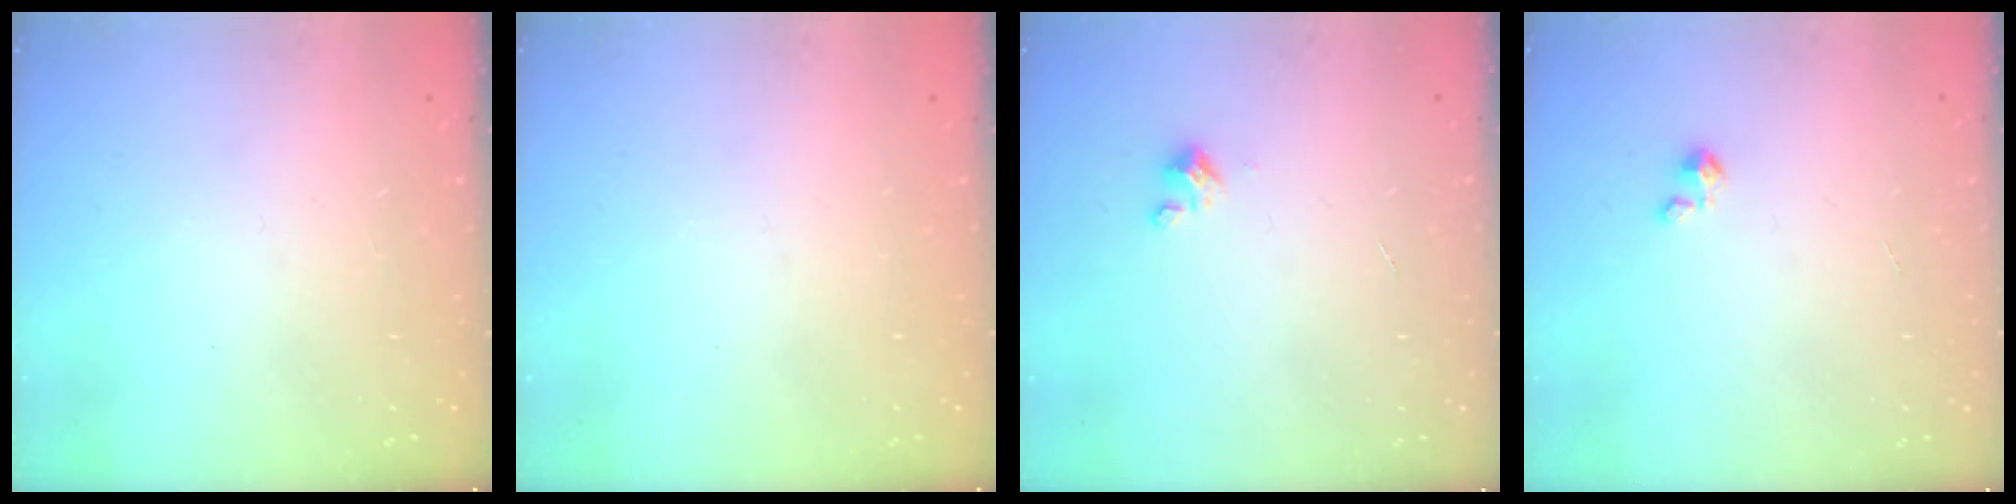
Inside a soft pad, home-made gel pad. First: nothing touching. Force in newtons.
{"total": 0.0}
{"total": 2.0, "press": 2.0, "slide": 0.2}
{"total": 1.5, "press": 1.5, "slide": 0.1}